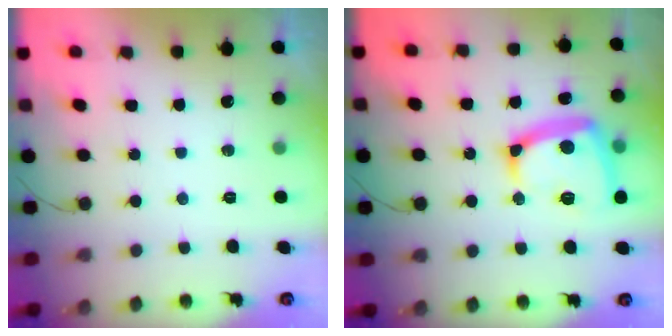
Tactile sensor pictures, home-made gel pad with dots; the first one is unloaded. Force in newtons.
{"total": 16.0, "press": 15.9, "slide": 1.5}